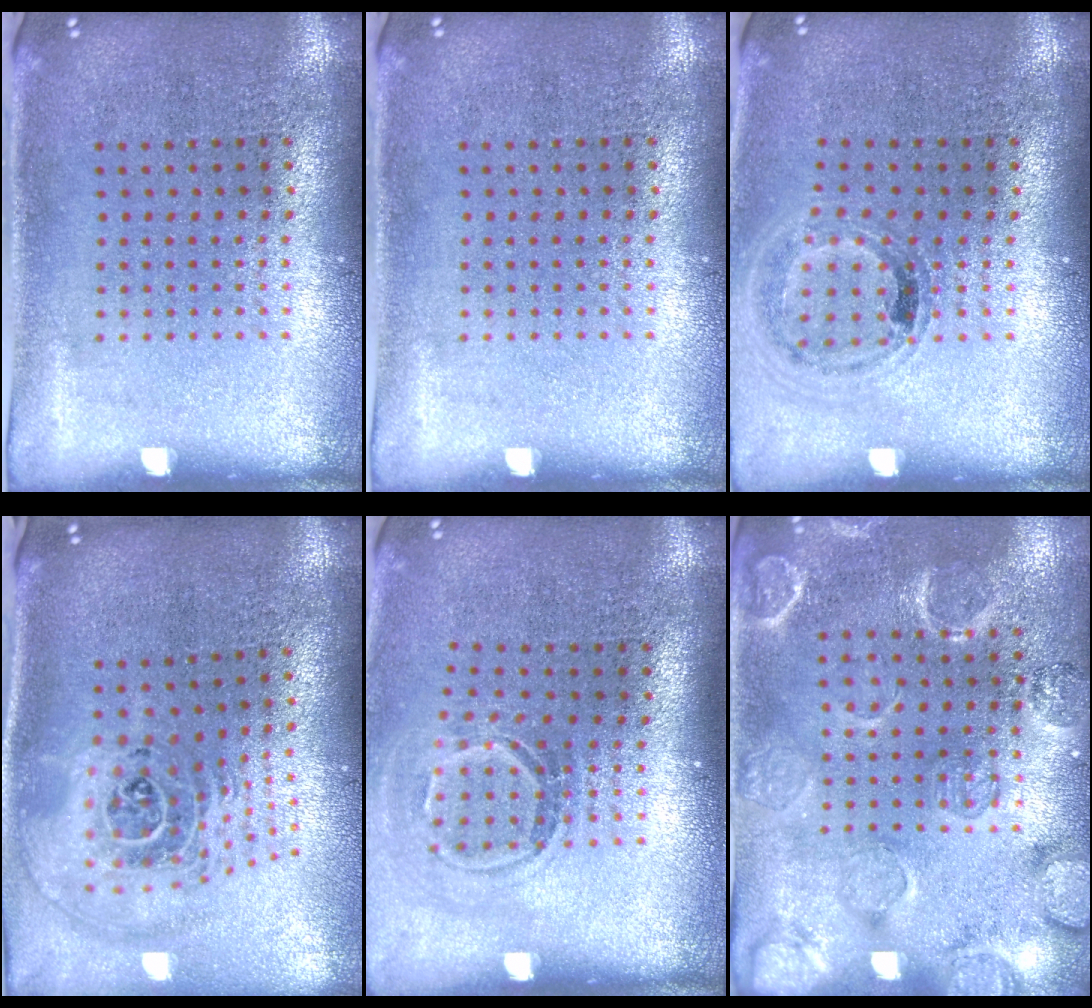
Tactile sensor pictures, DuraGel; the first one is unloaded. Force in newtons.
{"total": 0.0}
{"total": 0.9, "press": 0.9, "slide": 0.1}
{"total": 2.6, "press": 1.9, "slide": 1.8}
{"total": 1.7, "press": 1.2, "slide": 1.2}
{"total": 2.4, "press": 2.2, "slide": 0.8}